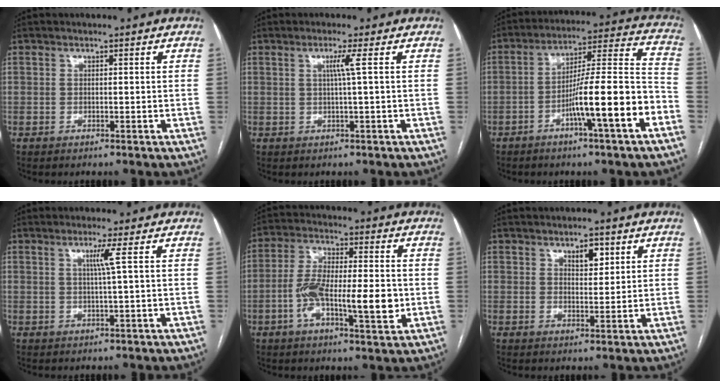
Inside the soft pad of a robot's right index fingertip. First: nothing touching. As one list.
[{"total": 2.3, "force": [0.5, -0.9, 2.1], "torque": [-0.040, -0.002, 0.012]}, {"total": 14.8, "force": [-6.1, 0.1, 13.5], "torque": [-0.212, 0.013, -0.098]}, {"total": 2.5, "force": [0.7, -1.0, 2.2], "torque": [-0.044, -0.004, 0.016]}, {"total": 12.8, "force": [-2.6, 3.5, 12.0], "torque": [-0.216, 0.007, -0.043]}, {"total": 3.3, "force": [1.8, 1.4, 2.4], "torque": [-0.037, -0.001, 0.031]}]